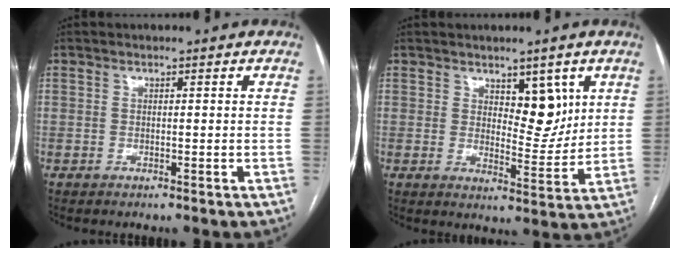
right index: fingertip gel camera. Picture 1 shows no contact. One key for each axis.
{"total": 6.2, "fx": 3.0, "fy": 2.9, "fz": 4.6, "tx": -0.061, "ty": -0.005, "tz": 0.051}